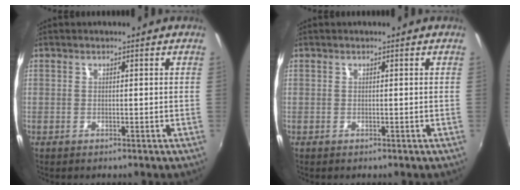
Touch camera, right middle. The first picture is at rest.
{"total": 0.0}